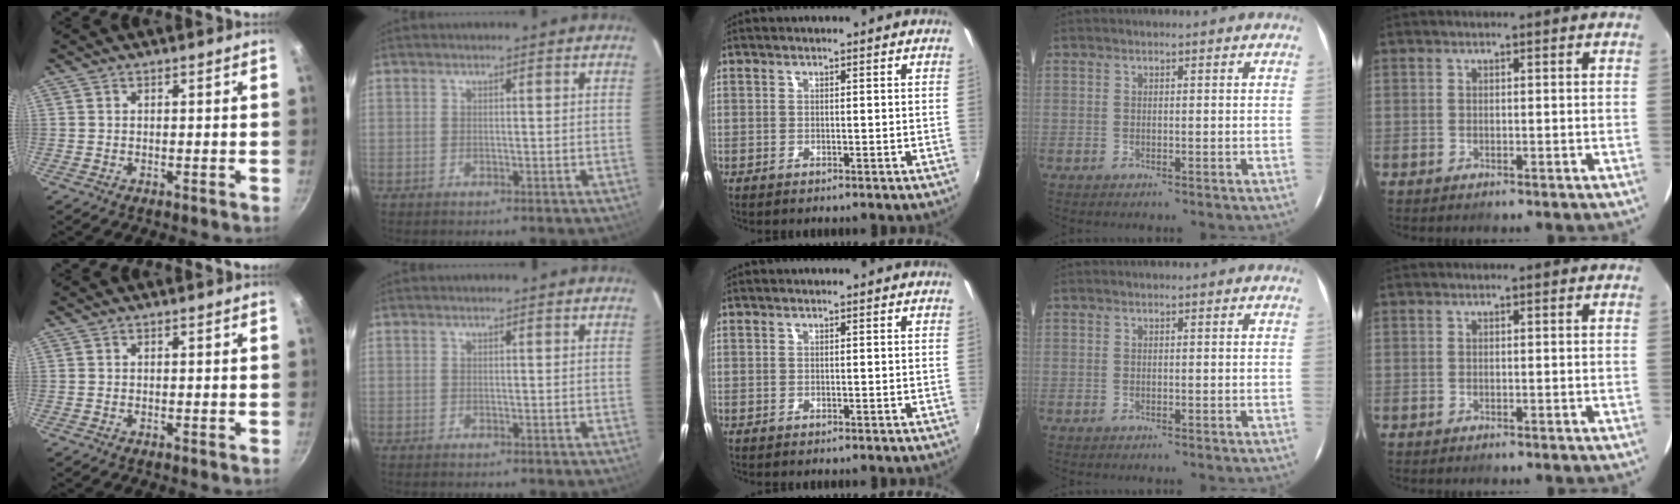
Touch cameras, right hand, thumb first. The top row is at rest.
{}